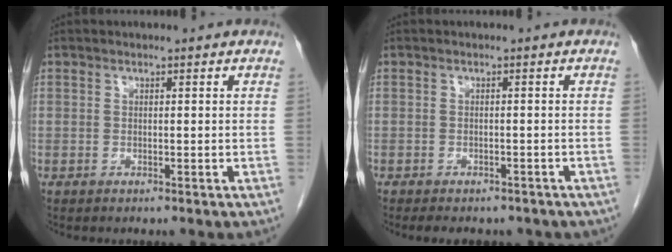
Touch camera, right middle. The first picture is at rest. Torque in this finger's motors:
{"motor_torque": [1.24, -0.90, 0.10, 0.04]}